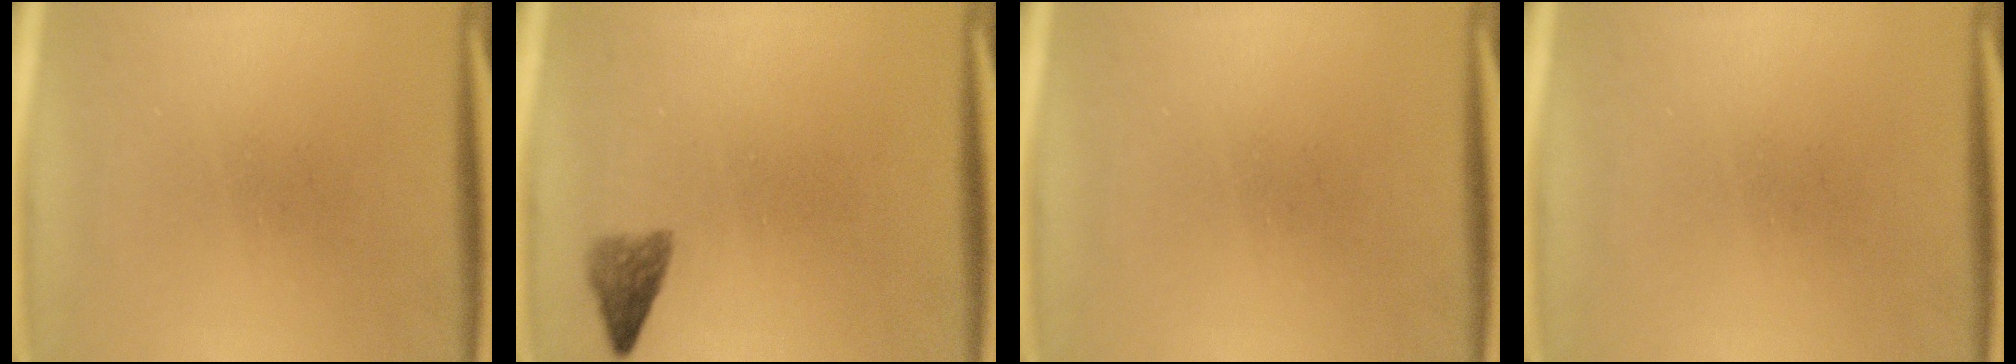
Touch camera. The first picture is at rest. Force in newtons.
{"total": 2.3}
{"total": 0.0}
{"total": 0.0}